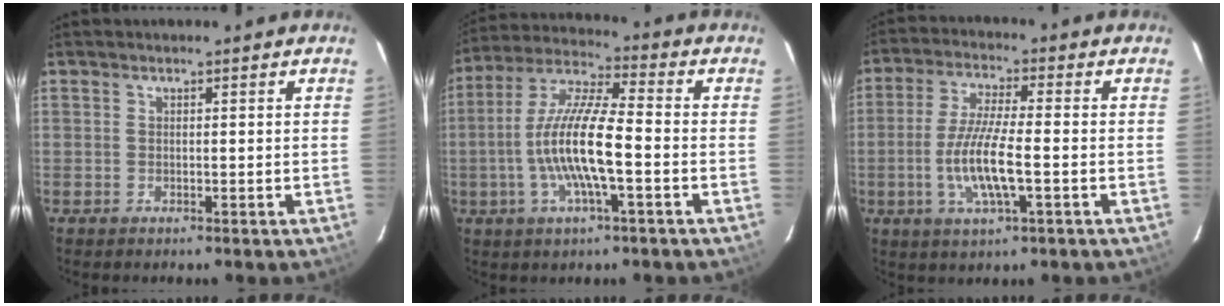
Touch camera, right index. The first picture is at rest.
{"total": 13.6, "force": [-3.1, 2.4, 13.0], "torque": [-0.260, 0.002, -0.063]}
{"total": 10.3, "force": [-2.6, 1.8, 9.9], "torque": [-0.196, -0.007, -0.051]}